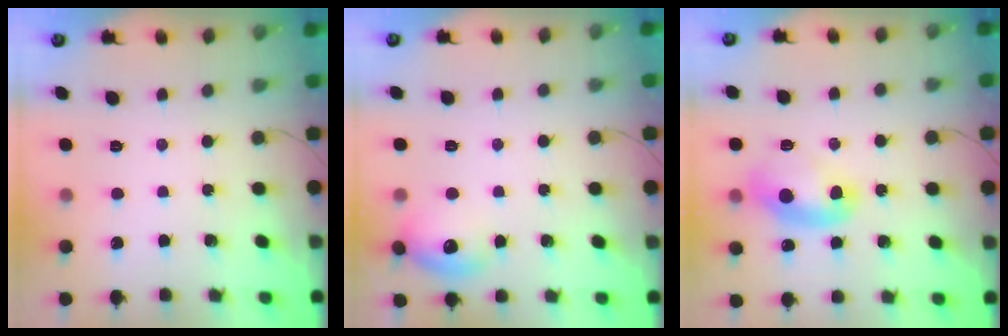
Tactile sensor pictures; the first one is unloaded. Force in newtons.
{"total": 11.8, "press": 11.8, "slide": 0.8}
{"total": 9.8, "press": 9.7, "slide": 1.3}